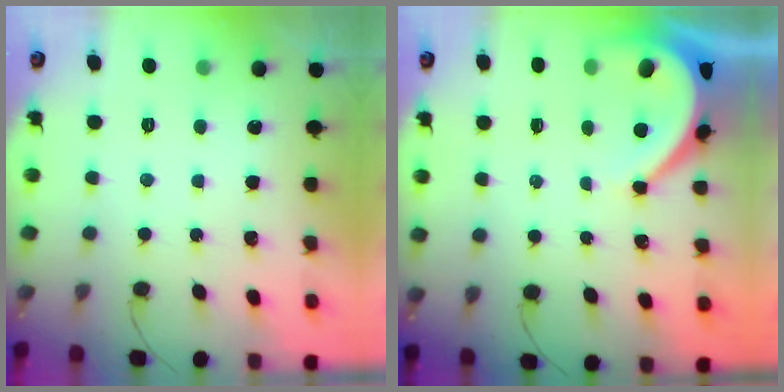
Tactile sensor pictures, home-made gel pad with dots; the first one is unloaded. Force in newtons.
{"total": 6.0, "press": 6.0, "slide": 0.7}